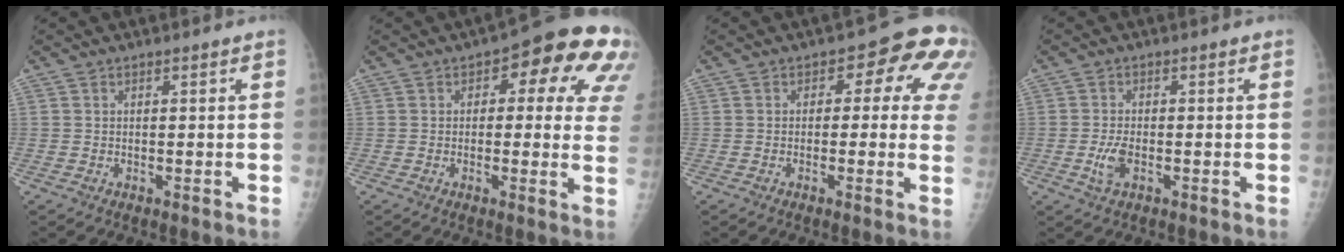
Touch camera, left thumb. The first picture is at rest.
{"total": 15.0, "force": [5.3, 6.8, 12.3], "torque": [-0.090, 0.003, 0.048]}
{"total": 9.8, "force": [2.3, 5.3, 7.9], "torque": [-0.039, 0.015, 0.014]}
{"total": 3.3, "force": [-1.1, 1.6, 2.7], "torque": [-0.062, 0.003, -0.019]}